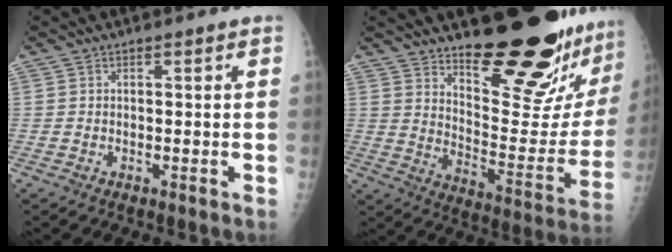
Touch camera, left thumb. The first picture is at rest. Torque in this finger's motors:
{"motor_torque": [0.37, 0.43, 0.91, -1.87, 0.06]}